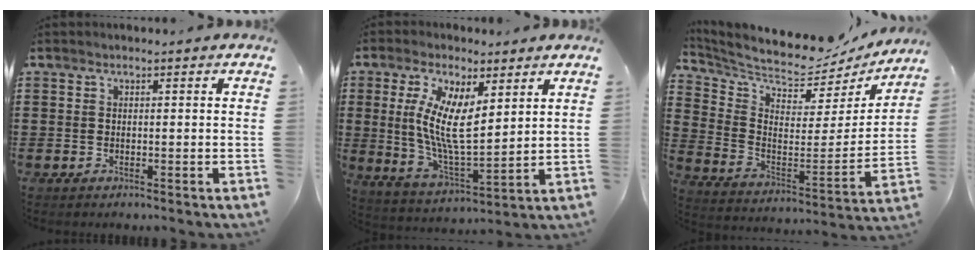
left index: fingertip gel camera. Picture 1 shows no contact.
{"total": 10.0, "force": [3.1, 3.8, 8.8], "torque": [-0.188, -0.006, 0.055]}
{"total": 6.0, "force": [5.8, 1.1, 0.9], "torque": [-0.056, -0.064, 0.097]}